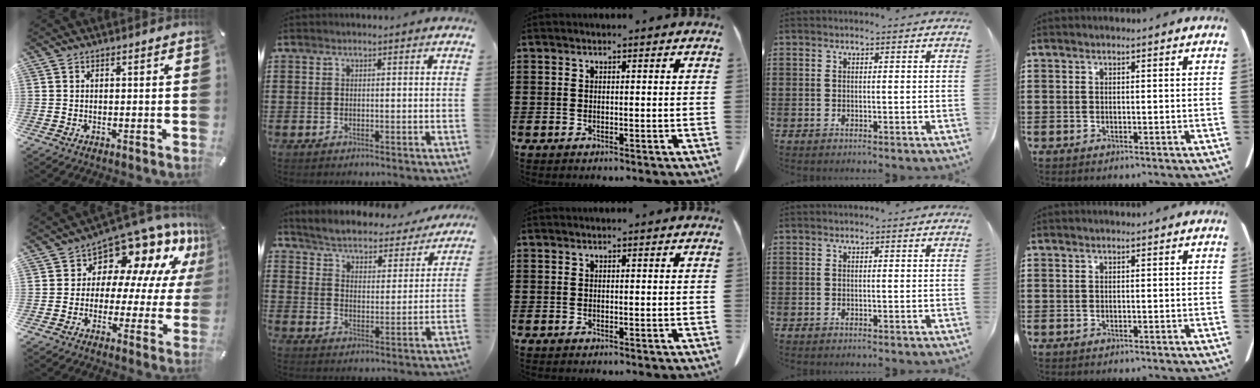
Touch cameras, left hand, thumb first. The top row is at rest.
{"thumb": {"total": 12.1, "force": [8.8, 6.9, 4.7], "torque": [-0.075, -0.086, 0.153]}, "index": {"total": 4.0, "force": [4.0, -0.2, 0.1], "torque": [-0.027, -0.039, 0.063]}}